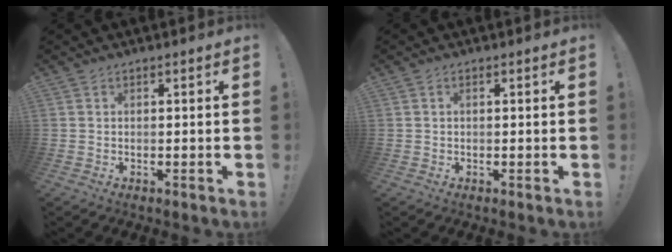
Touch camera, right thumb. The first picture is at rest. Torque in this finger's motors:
{"motor_torque": [-0.07, -0.11, -0.08, 0.05, 0.05]}